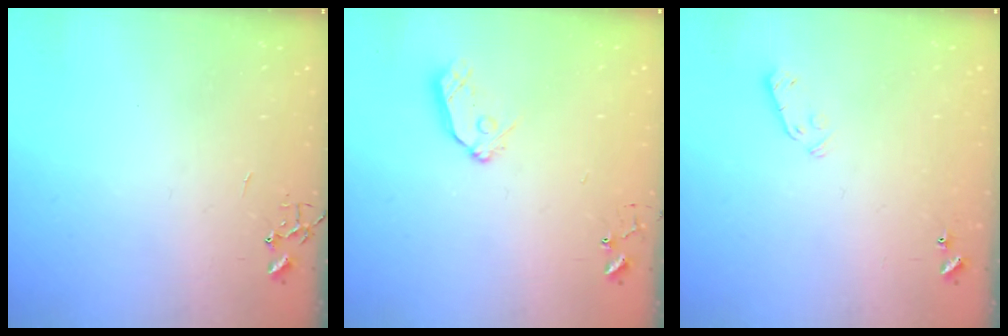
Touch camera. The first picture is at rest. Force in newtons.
{"total": 8.4, "press": 8.4, "slide": 0.7}
{"total": 4.1, "press": 4.1, "slide": 0.6}